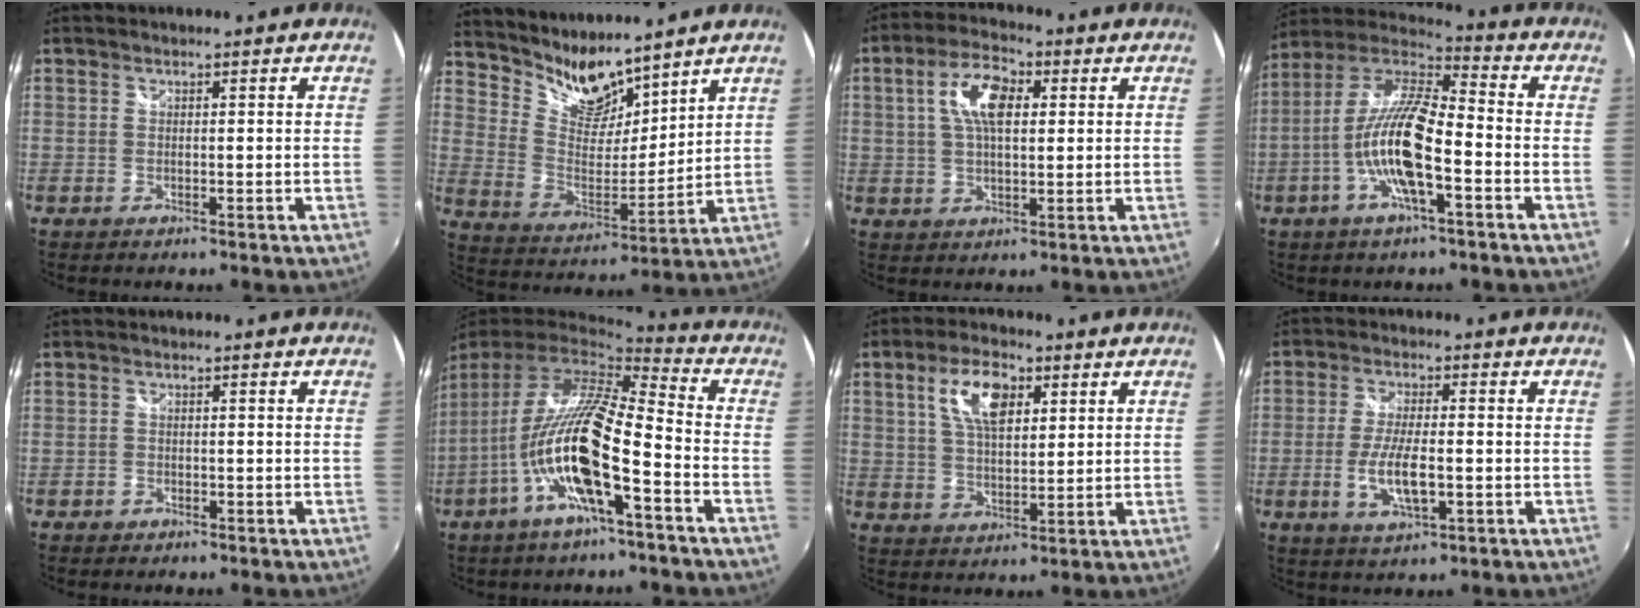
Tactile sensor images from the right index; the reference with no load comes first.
{"total": 11.8, "force": [10.1, 4.5, 4.3], "torque": [-0.089, -0.012, 0.197]}
{"total": 8.9, "force": [2.3, 4.2, 7.5], "torque": [-0.141, 0.019, 0.039]}
{"total": 14.9, "force": [-4.8, 3.7, 13.6], "torque": [-0.260, -0.003, -0.096]}
{"total": 1.5, "force": [-1.0, 1.1, 0.3], "torque": [-0.010, -0.001, -0.015]}
{"total": 17.1, "force": [-5.4, 3.4, 15.8], "torque": [-0.282, -0.018, -0.108]}
{"total": 9.2, "force": [3.7, 4.3, 7.2], "torque": [-0.135, 0.016, 0.068]}
{"total": 7.8, "force": [-1.9, 2.4, 7.2], "torque": [-0.145, -0.009, -0.034]}